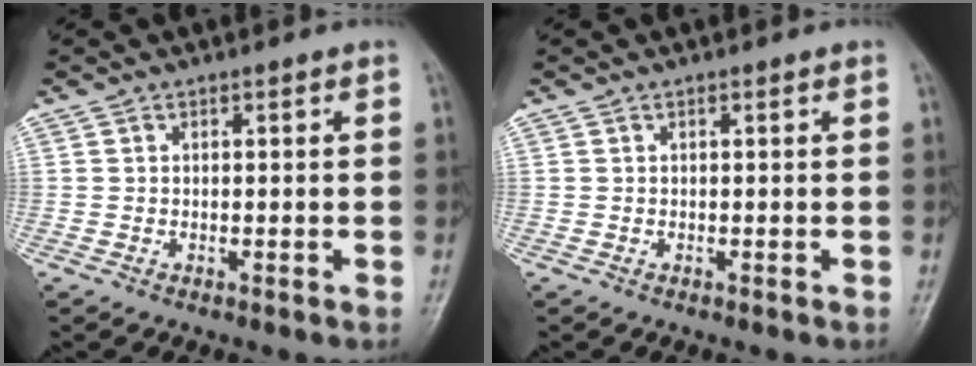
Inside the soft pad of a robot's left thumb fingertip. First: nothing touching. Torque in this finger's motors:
{"motor_torque": [0.00, 0.00, 0.00, 0.00, 0.00]}